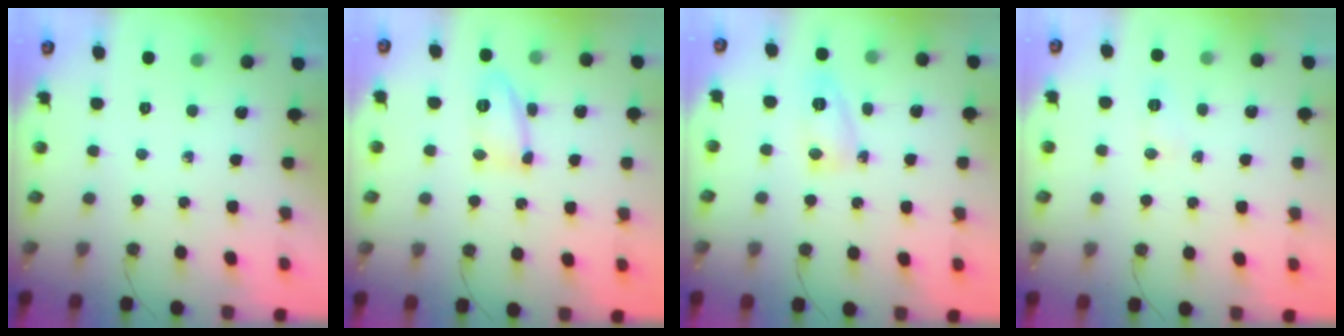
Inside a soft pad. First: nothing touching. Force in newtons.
{"total": 11.4, "press": 11.3, "slide": 1.6}
{"total": 6.2, "press": 6.2, "slide": 0.6}
{"total": 6.1, "press": 6.0, "slide": 0.8}